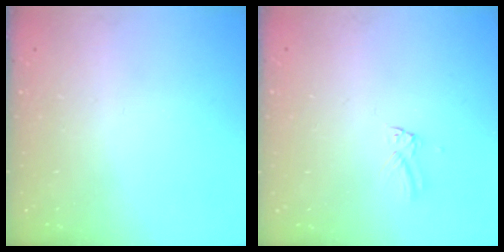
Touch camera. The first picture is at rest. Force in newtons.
{"total": 1.5, "press": 1.5, "slide": 0.1}